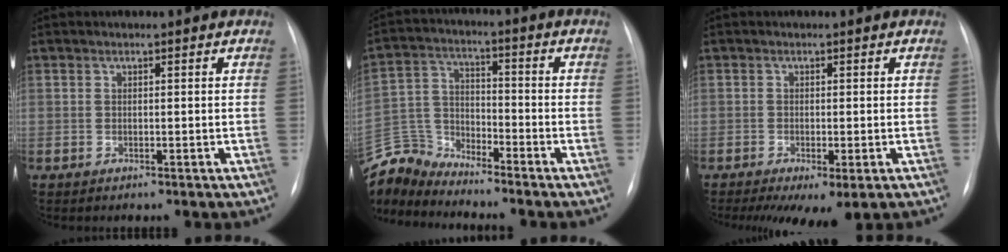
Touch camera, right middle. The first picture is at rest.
{"total": 8.7, "force": [-8.6, 0.3, -0.5], "torque": [0.001, 0.020, -0.175]}
{"total": 5.7, "force": [-3.0, 1.9, 4.5], "torque": [-0.069, -0.018, -0.042]}